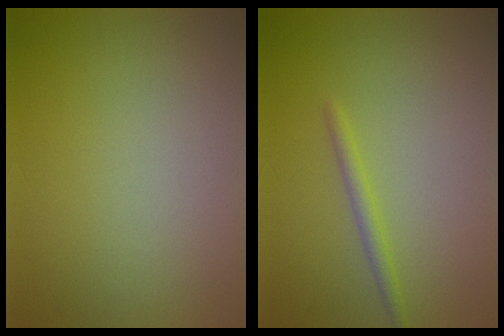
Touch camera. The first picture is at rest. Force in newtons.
{"total": 1.3, "press": 1.3, "slide": 0.0}